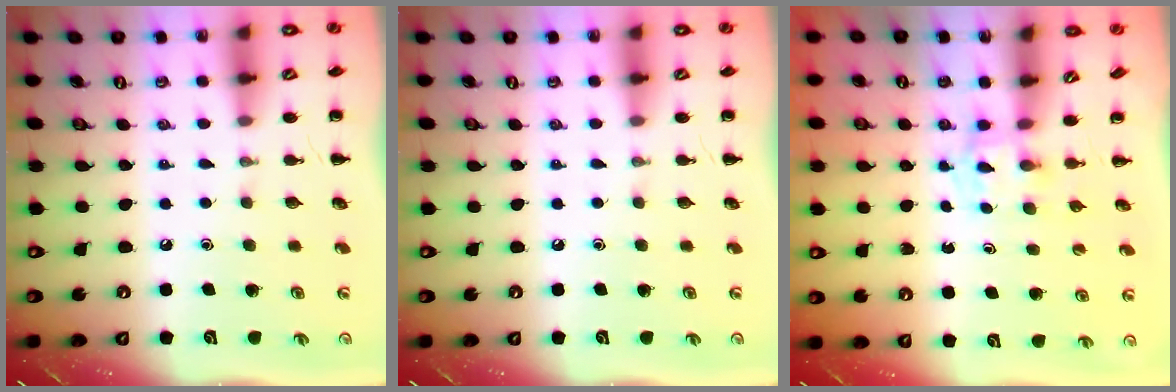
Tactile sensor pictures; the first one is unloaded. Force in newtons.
{"total": 0.0}
{"total": 2.4, "press": 2.2, "slide": 1.0}